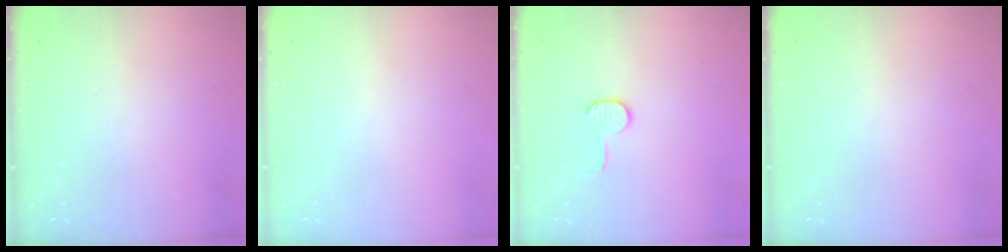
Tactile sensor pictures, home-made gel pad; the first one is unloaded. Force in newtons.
{"total": 0.6, "press": 0.6, "slide": 0.2}
{"total": 6.9, "press": 6.8, "slide": 0.7}
{"total": 0.0}